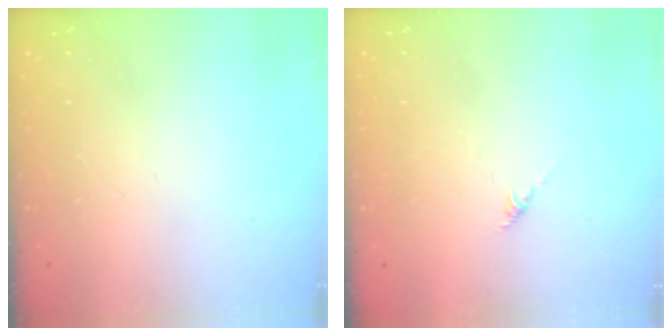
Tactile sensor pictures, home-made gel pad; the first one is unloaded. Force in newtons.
{"total": 0.0}